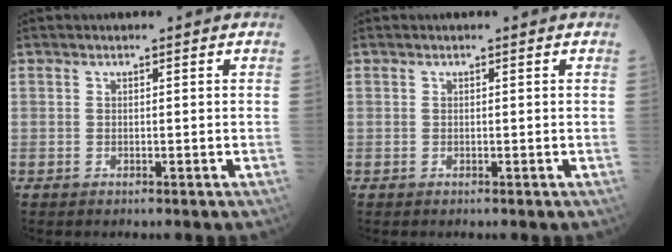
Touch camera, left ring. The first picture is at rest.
{"total": 0.0}